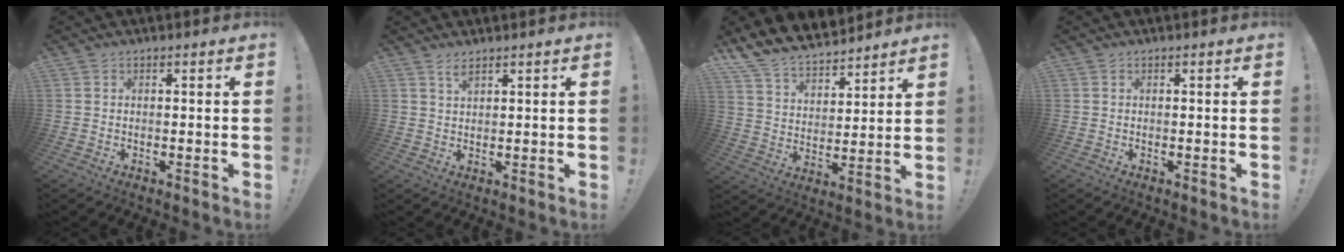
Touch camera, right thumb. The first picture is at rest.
{"total": 2.4, "force": [1.8, 0.5, 1.6], "torque": [-0.021, -0.010, 0.029]}
{"total": 11.1, "force": [10.1, 4.1, 2.3], "torque": [-0.063, -0.085, 0.191]}
{"total": 0.0}